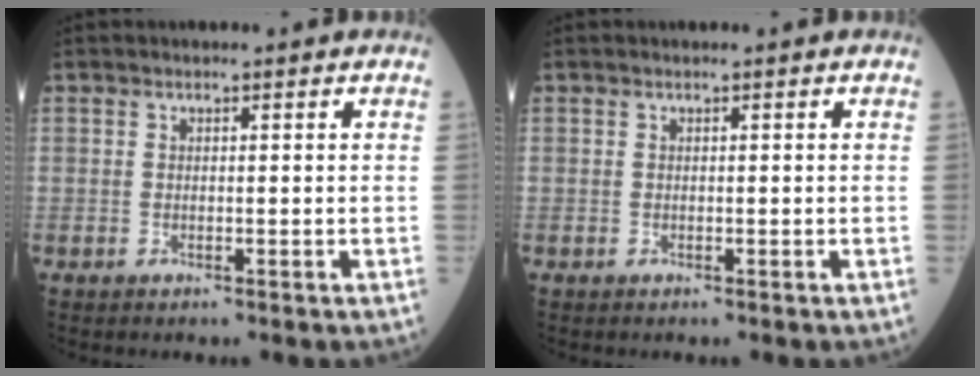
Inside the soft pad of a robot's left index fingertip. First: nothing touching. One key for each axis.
{"total": 0.0}